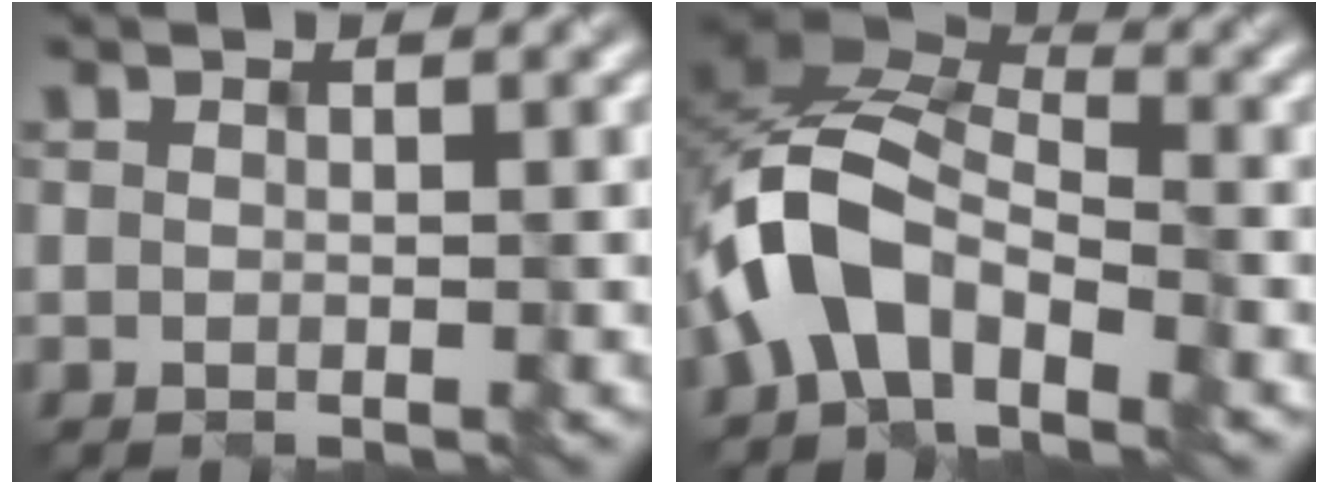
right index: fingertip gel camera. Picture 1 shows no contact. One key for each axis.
{"total": 9.0, "fx": -4.3, "fy": 5.1, "fz": 6.0, "tx": -0.111, "ty": 0.016, "tz": -0.097}